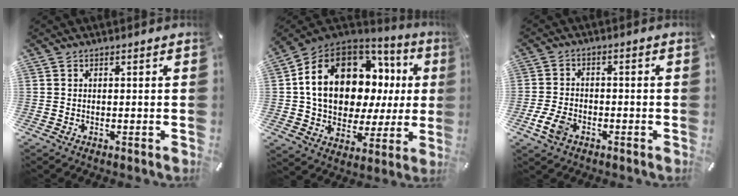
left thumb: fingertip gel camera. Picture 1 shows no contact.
{"total": 18.8, "force": [5.7, 13.1, 12.2], "torque": [-0.223, -0.034, 0.101]}
{"total": 5.5, "force": [-2.7, 3.6, 3.3], "torque": [-0.082, 0.008, -0.053]}